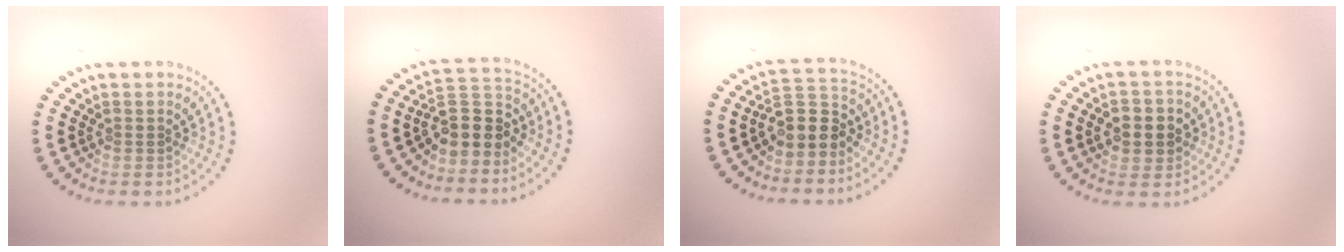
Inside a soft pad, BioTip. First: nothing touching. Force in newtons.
{"total": 3.8, "press": 3.4, "slide": 1.7}
{"total": 3.4, "press": 2.9, "slide": 1.8}
{"total": 3.1, "press": 3.1, "slide": 0.5}